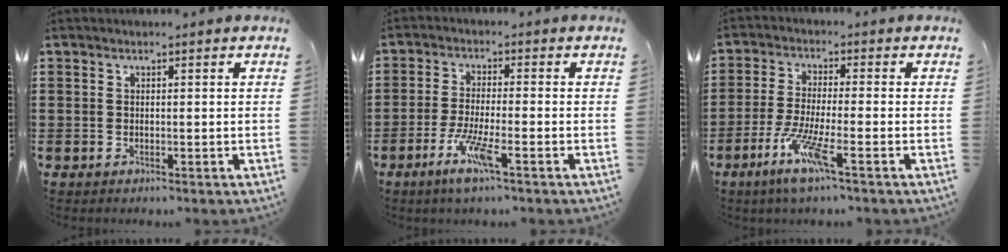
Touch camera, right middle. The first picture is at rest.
{"total": 6.2, "force": [-3.3, 0.9, 5.2], "torque": [-0.110, -0.009, -0.062]}
{"total": 7.2, "force": [-3.9, 0.8, 6.0], "torque": [-0.129, -0.011, -0.074]}